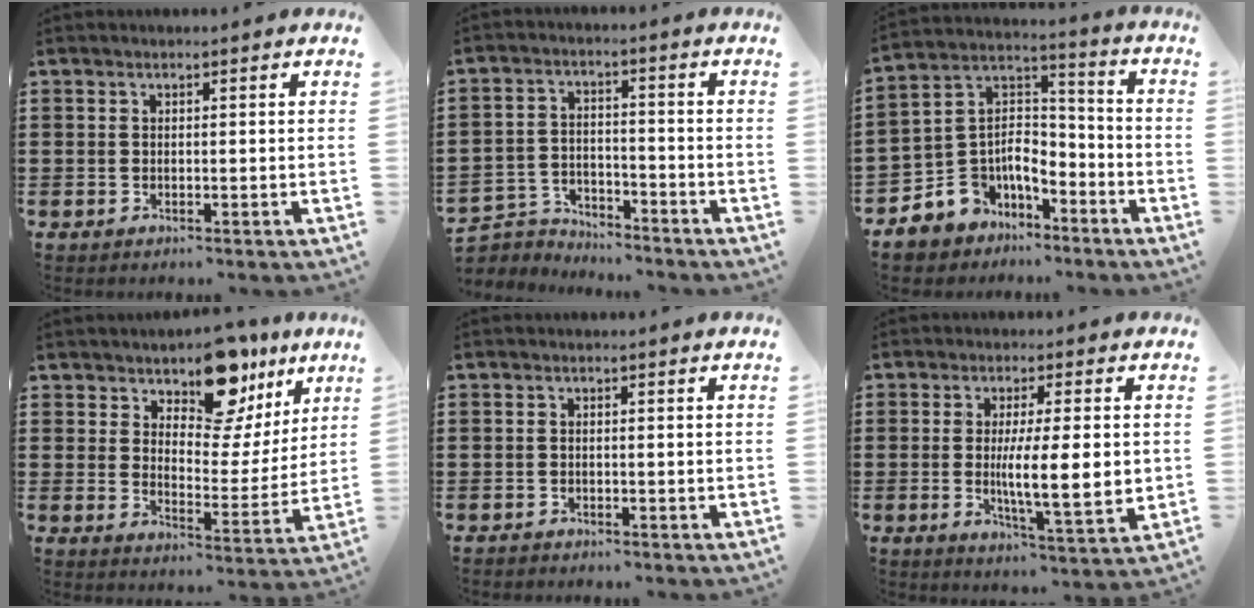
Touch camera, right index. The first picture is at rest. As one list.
[{"total": 4.7, "force": [-4.6, 0.9, -0.3], "torque": [-0.016, 0.000, -0.101]}, {"total": 6.2, "force": [-3.7, 5.0, 0.1], "torque": [-0.036, -0.008, -0.073]}, {"total": 11.7, "force": [9.4, 4.8, 5.1], "torque": [-0.094, -0.046, 0.173]}, {"total": 0.9, "force": [-0.9, 0.1, -0.2], "torque": [0.001, 0.000, -0.020]}, {"total": 8.8, "force": [0.2, 1.7, 8.6], "torque": [-0.135, -0.010, 0.000]}]